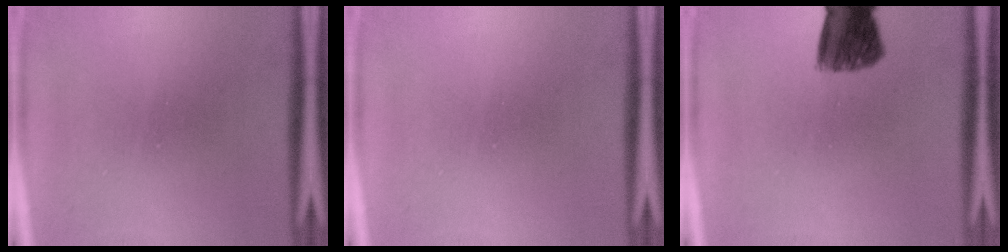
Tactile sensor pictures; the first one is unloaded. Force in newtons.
{"total": 0.0}
{"total": 8.6}